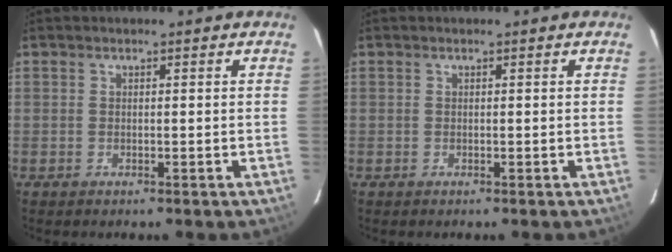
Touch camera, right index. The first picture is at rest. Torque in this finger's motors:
{"motor_torque": [0.00, 0.00, 0.02, 0.00]}